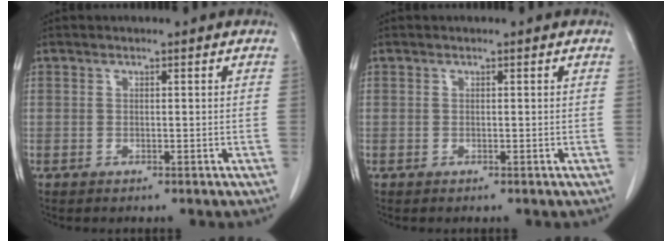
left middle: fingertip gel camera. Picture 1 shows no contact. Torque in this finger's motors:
{"motor_torque": [-0.48, -1.06, -0.09, -0.01]}